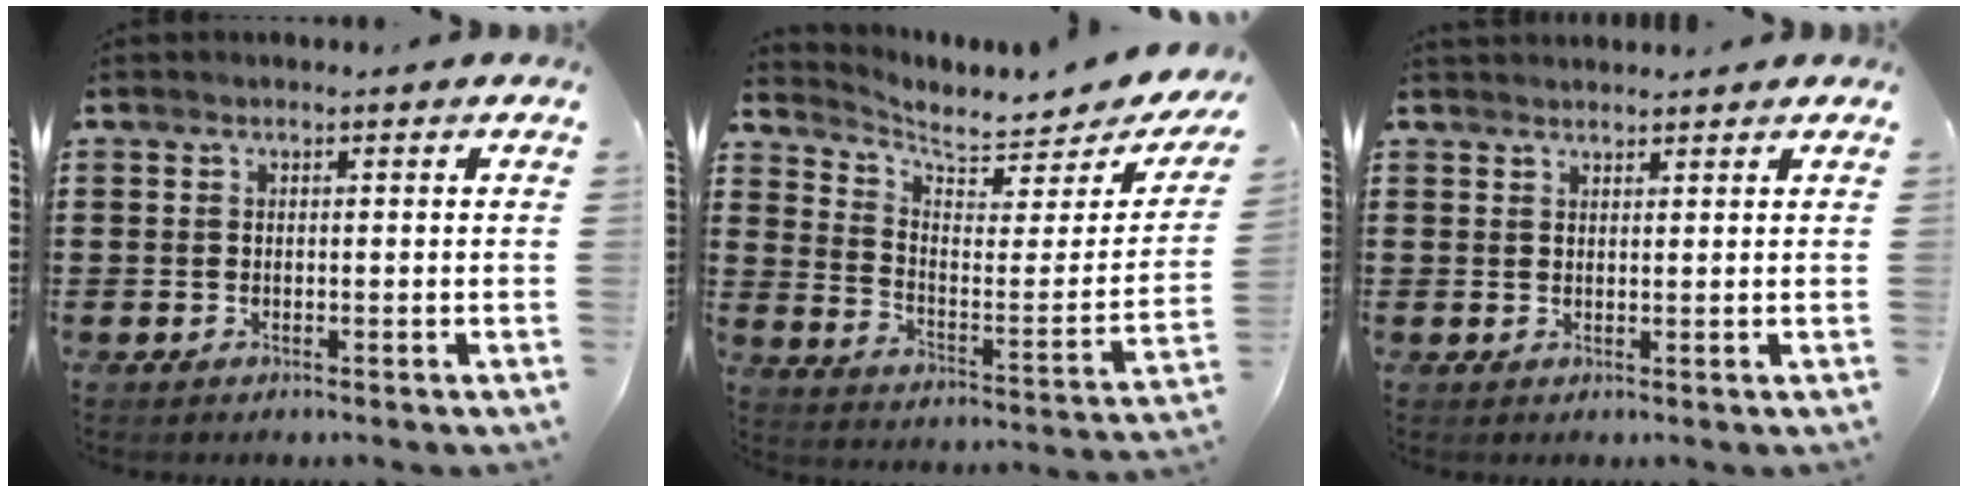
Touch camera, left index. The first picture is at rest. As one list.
[{"total": 5.0, "force": [4.6, 0.8, 1.8], "torque": [-0.055, -0.040, 0.073]}, {"total": 1.4, "force": [1.3, 0.2, 0.1], "torque": [-0.004, 0.000, 0.027]}]